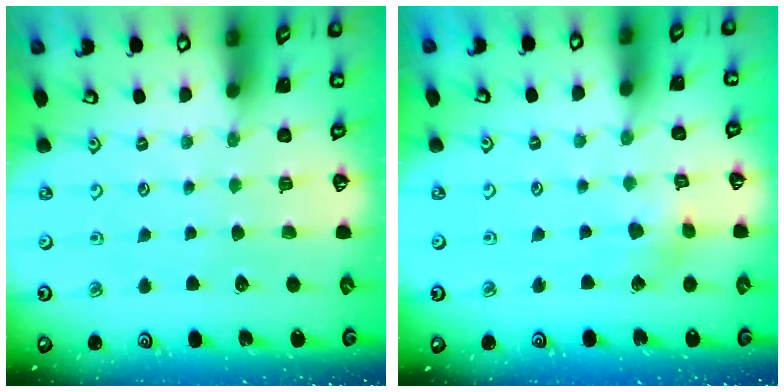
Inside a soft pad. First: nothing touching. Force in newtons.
{"total": 4.4, "press": 4.3, "slide": 0.5}